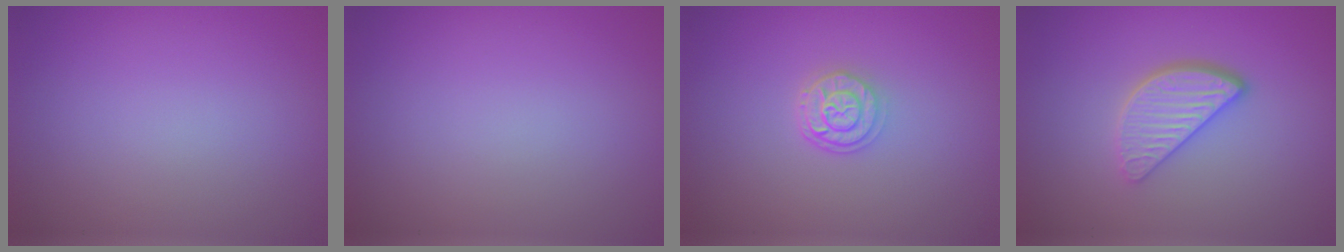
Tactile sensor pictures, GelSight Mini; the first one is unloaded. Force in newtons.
{"total": 0.0}
{"total": 2.7, "press": 2.2, "slide": 1.5}
{"total": 3.9, "press": 3.1, "slide": 2.4}